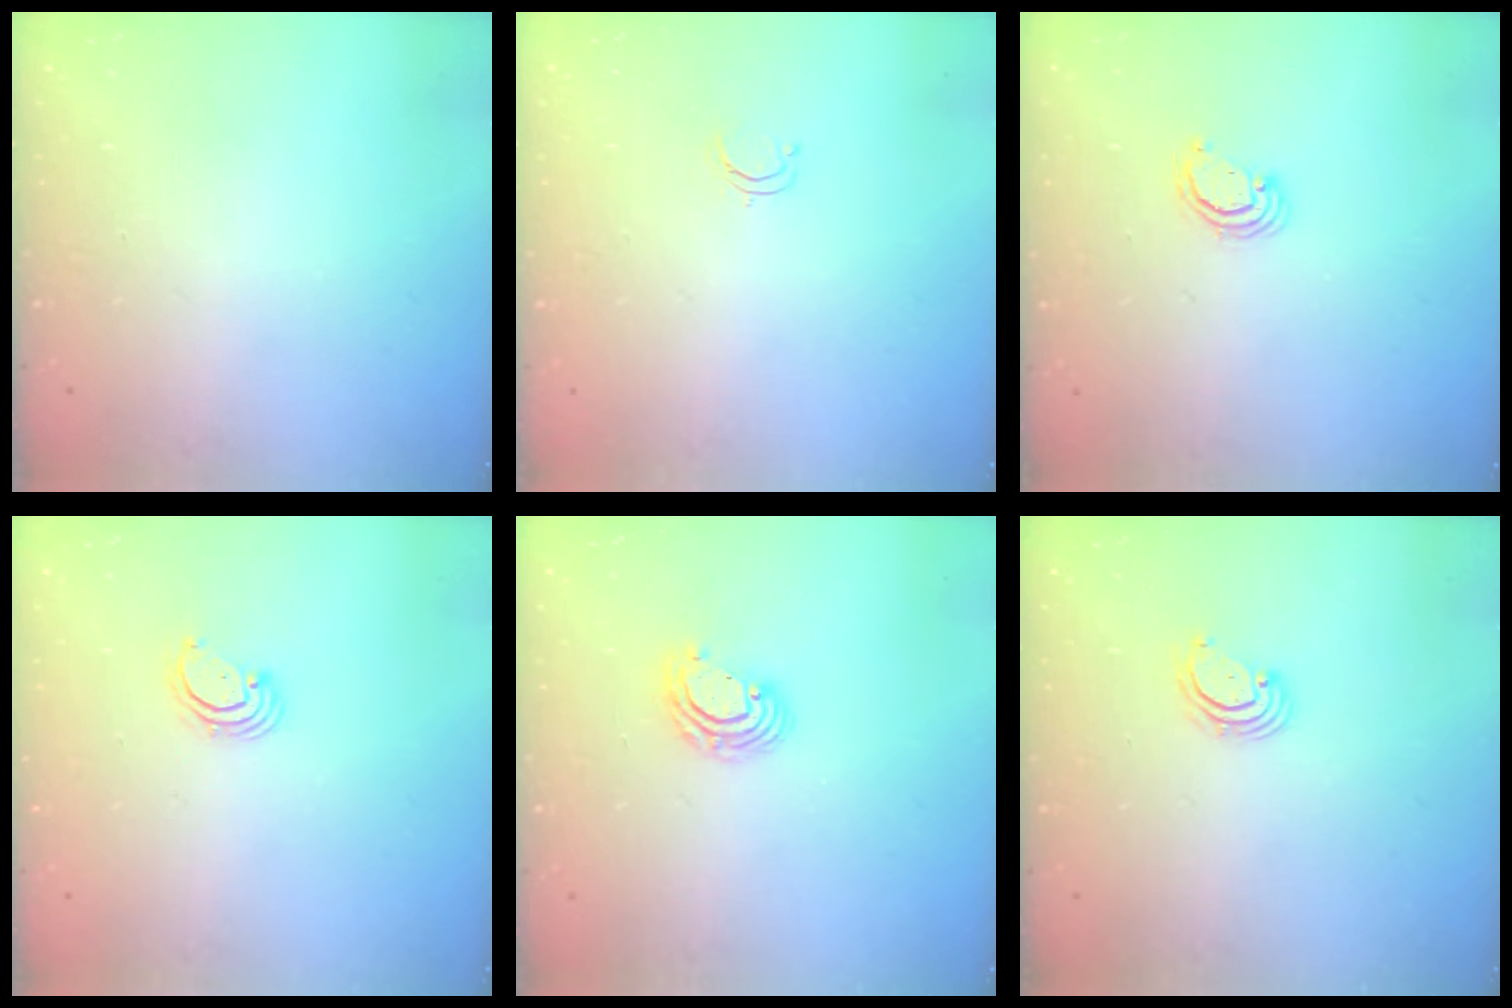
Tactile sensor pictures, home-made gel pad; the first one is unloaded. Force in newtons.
{"total": 2.4, "press": 2.4, "slide": 0.2}
{"total": 2.5, "press": 2.5, "slide": 0.2}
{"total": 2.5, "press": 2.5, "slide": 0.3}
{"total": 6.3, "press": 6.3, "slide": 0.8}
{"total": 2.7, "press": 2.7, "slide": 0.7}